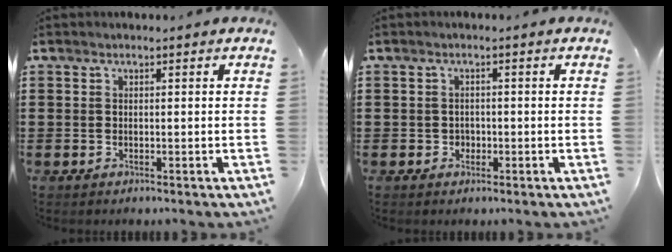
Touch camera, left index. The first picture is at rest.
{"total": 1.1, "force": [-0.3, 1.1, 0.1], "torque": [-0.007, 0.005, -0.008]}